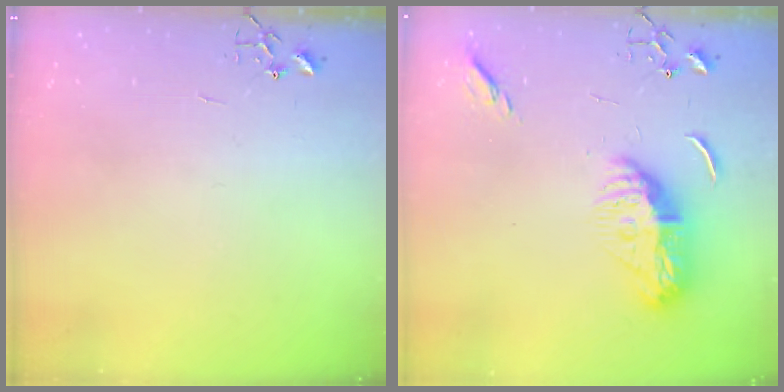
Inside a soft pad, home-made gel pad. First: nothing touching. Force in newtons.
{"total": 12.4, "press": 12.4, "slide": 1.3}